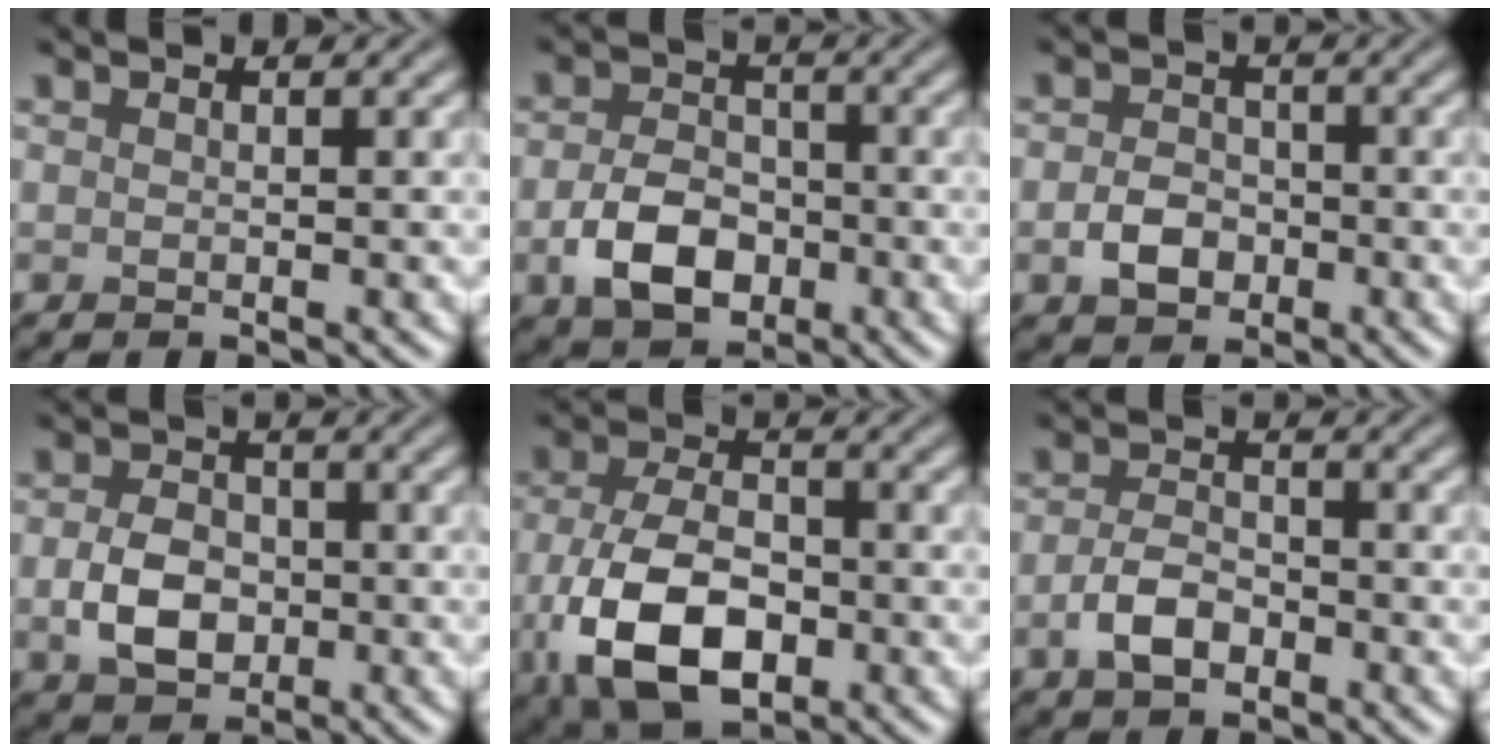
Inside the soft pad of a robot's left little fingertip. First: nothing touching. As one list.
[{"total": 5.3, "force": [-1.9, 3.6, 3.4], "torque": [-0.065, -0.004, -0.038]}, {"total": 3.1, "force": [-1.1, 2.4, 1.7], "torque": [-0.028, 0.002, -0.027]}, {"total": 4.4, "force": [-1.0, 3.3, 2.9], "torque": [-0.059, -0.004, -0.020]}, {"total": 9.3, "force": [-2.9, 5.3, 7.1], "torque": [-0.164, -0.017, -0.059]}, {"total": 3.1, "force": [-1.5, 1.8, 2.1], "torque": [-0.041, 0.000, -0.034]}]